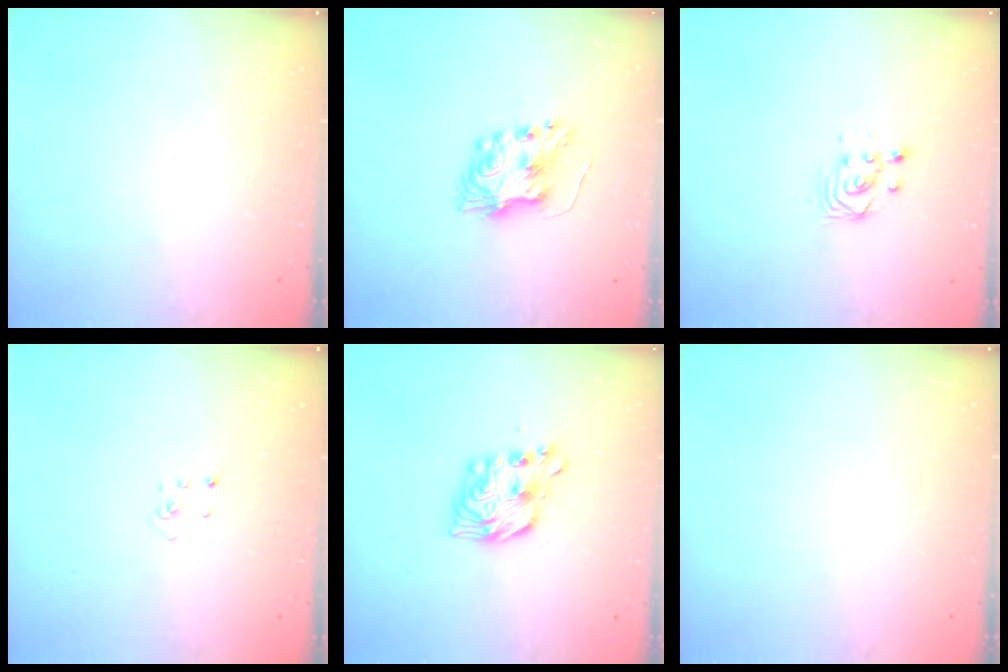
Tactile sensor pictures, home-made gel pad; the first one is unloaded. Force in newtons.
{"total": 8.0, "press": 8.0, "slide": 0.2}
{"total": 3.3, "press": 3.1, "slide": 1.0}
{"total": 1.9, "press": 1.9, "slide": 0.1}
{"total": 11.6, "press": 11.6, "slide": 0.3}
{"total": 0.0}